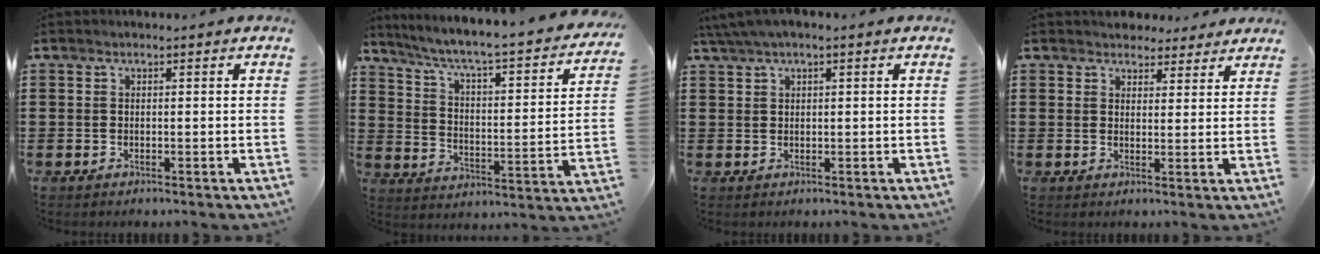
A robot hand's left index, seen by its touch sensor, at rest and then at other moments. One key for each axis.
{"total": 4.6, "fx": 3.6, "fy": 0.2, "fz": 2.9, "tx": -0.075, "ty": -0.041, "tz": 0.050}
{"total": 1.9, "fx": 1.1, "fy": 0.3, "fz": 1.5, "tx": -0.030, "ty": 0.003, "tz": 0.021}
{"total": 3.5, "fx": 3.2, "fy": 1.4, "fz": 0.3, "tx": -0.017, "ty": -0.001, "tz": 0.062}